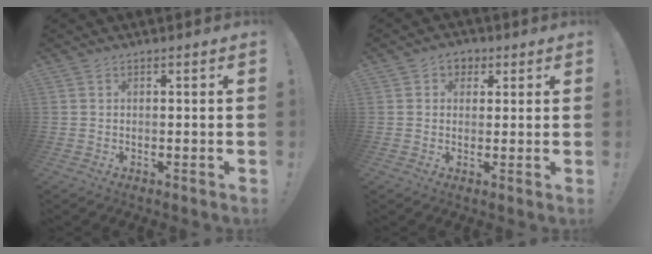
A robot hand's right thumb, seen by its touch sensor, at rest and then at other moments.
{"total": 3.7, "force": [1.0, 3.3, 1.2], "torque": [-0.009, 0.000, 0.016]}